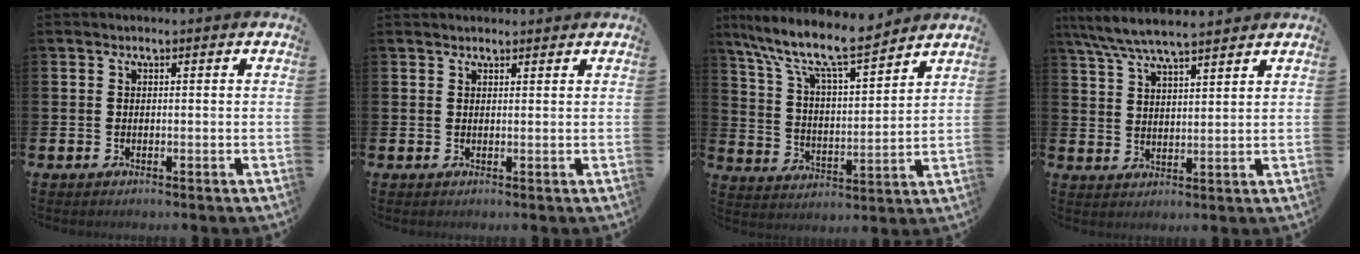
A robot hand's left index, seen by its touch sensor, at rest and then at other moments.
{"total": 1.2, "force": [1.2, 0.3, 0.1], "torque": [0.005, 0.000, 0.020]}
{"total": 10.3, "force": [9.2, 1.8, 4.4], "torque": [-0.121, -0.060, 0.157]}
{"total": 6.9, "force": [6.3, 0.9, 2.7], "torque": [-0.077, -0.022, 0.114]}